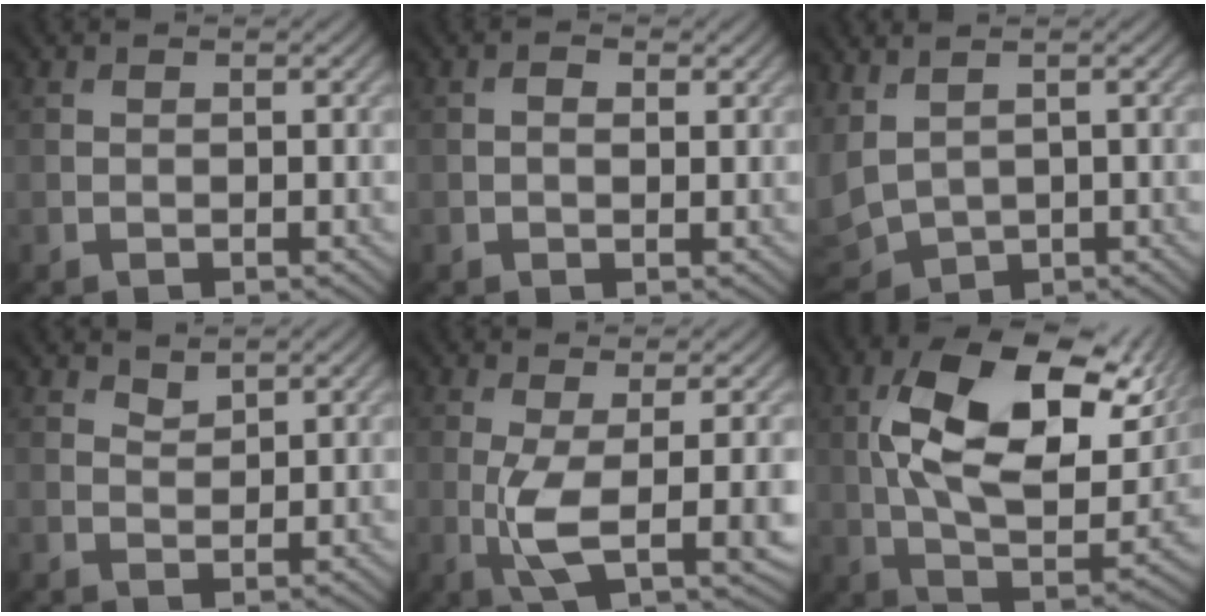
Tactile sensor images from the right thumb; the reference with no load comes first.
{"total": 1.3, "force": [0.2, 0.8, 1.0], "torque": [-0.016, 0.000, 0.000]}
{"total": 5.2, "force": [0.4, 3.6, 3.8], "torque": [-0.127, -0.014, 0.011]}
{"total": 1.6, "force": [1.4, 0.6, 0.5], "torque": [-0.015, -0.003, 0.030]}
{"total": 7.0, "force": [-0.7, 1.8, 6.7], "torque": [-0.136, -0.007, -0.010]}
{"total": 16.7, "force": [5.1, 8.2, 13.7], "torque": [-0.255, -0.003, 0.089]}